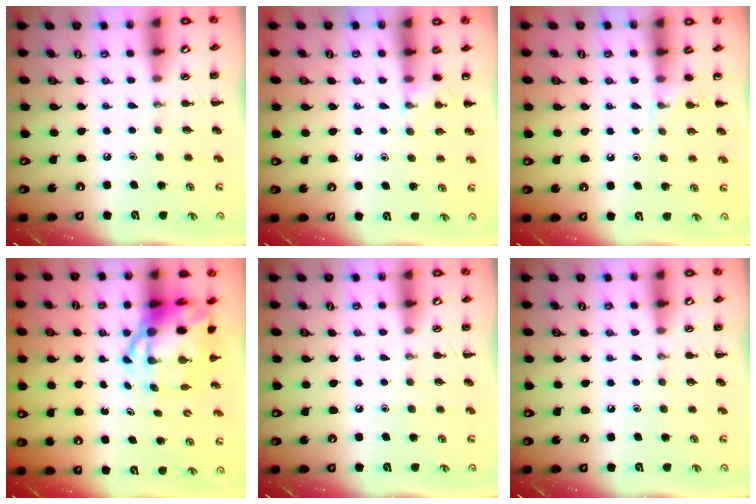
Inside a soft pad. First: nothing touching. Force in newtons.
{"total": 5.5, "press": 5.1, "slide": 2.0}
{"total": 4.9, "press": 4.6, "slide": 1.7}
{"total": 8.2, "press": 7.9, "slide": 2.0}
{"total": 0.0}
{"total": 0.0}